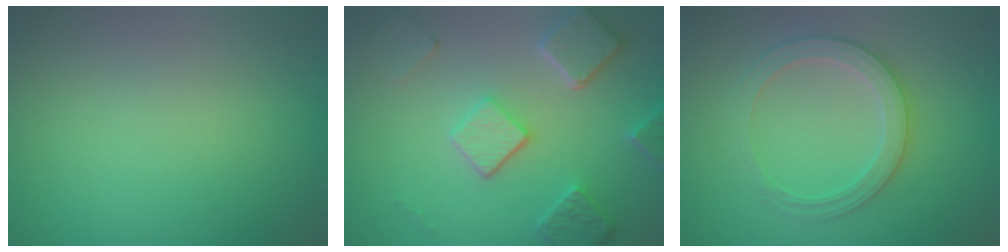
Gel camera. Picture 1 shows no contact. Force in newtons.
{"total": 5.3, "press": 4.1, "slide": 3.4}
{"total": 2.8, "press": 2.7, "slide": 0.7}